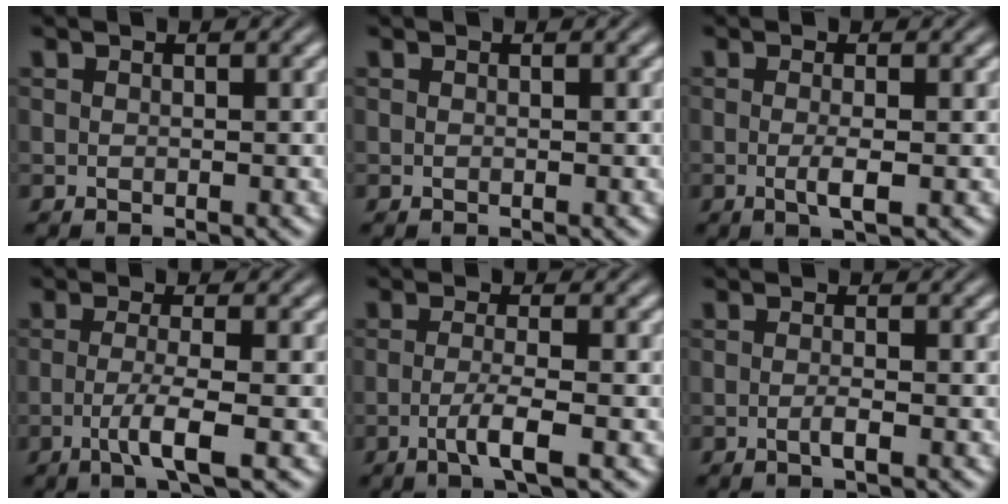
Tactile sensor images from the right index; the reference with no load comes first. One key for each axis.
{"total": 0.0}
{"total": 2.0, "fx": -0.7, "fy": -0.2, "fz": 1.8, "tx": -0.036, "ty": -0.011, "tz": -0.008}
{"total": 3.4, "fx": -1.1, "fy": -0.5, "fz": 3.1, "tx": -0.058, "ty": -0.016, "tz": -0.011}
{"total": 3.0, "fx": -1.1, "fy": -0.5, "fz": 2.7, "tx": -0.049, "ty": -0.013, "tz": -0.015}
{"total": 1.2, "fx": -0.8, "fy": -0.1, "fz": 0.9, "tx": -0.017, "ty": -0.003, "tz": -0.014}